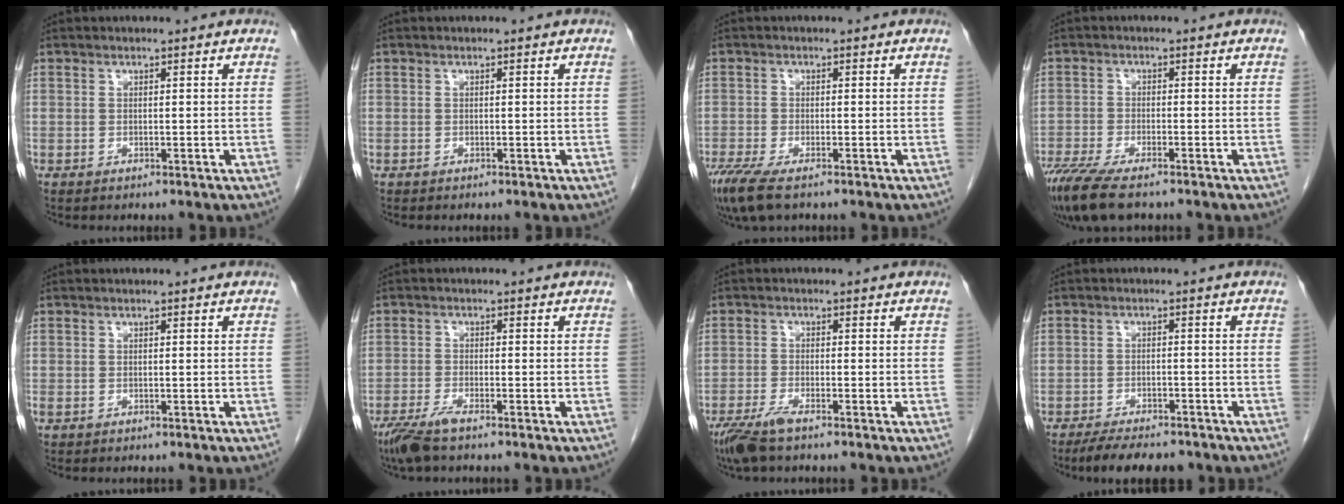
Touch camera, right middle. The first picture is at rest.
{"total": 0.0}
{"total": 6.5, "force": [-4.5, 1.6, 4.3], "torque": [-0.086, -0.019, -0.079]}
{"total": 9.4, "force": [-7.2, 2.0, 5.7], "torque": [-0.101, -0.022, -0.122]}
{"total": 0.0}
{"total": 4.5, "force": [-3.3, 0.6, 2.9], "torque": [-0.066, -0.011, -0.065]}
{"total": 4.9, "force": [-3.6, 0.8, 3.3], "torque": [-0.072, -0.012, -0.068]}
{"total": 8.2, "force": [-6.9, 2.6, 3.5], "torque": [-0.050, -0.007, -0.104]}